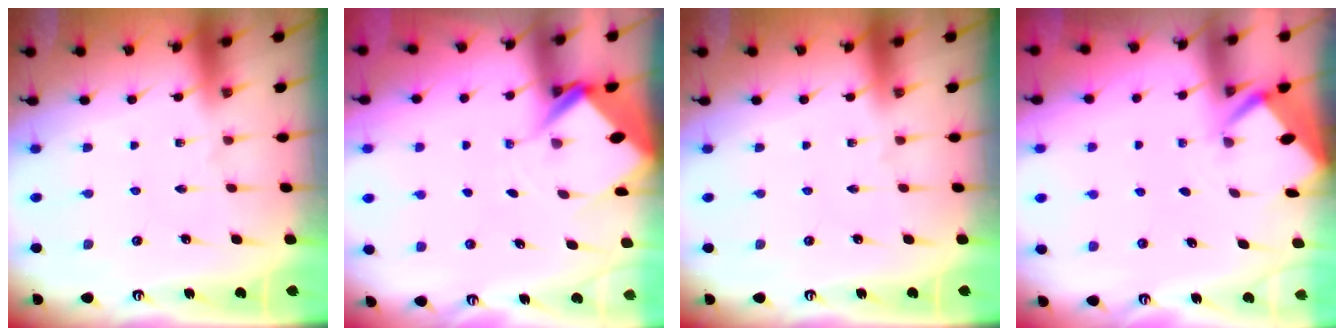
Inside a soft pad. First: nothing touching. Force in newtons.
{"total": 5.0, "press": 5.0, "slide": 0.6}
{"total": 0.0}
{"total": 2.2, "press": 2.2, "slide": 0.1}